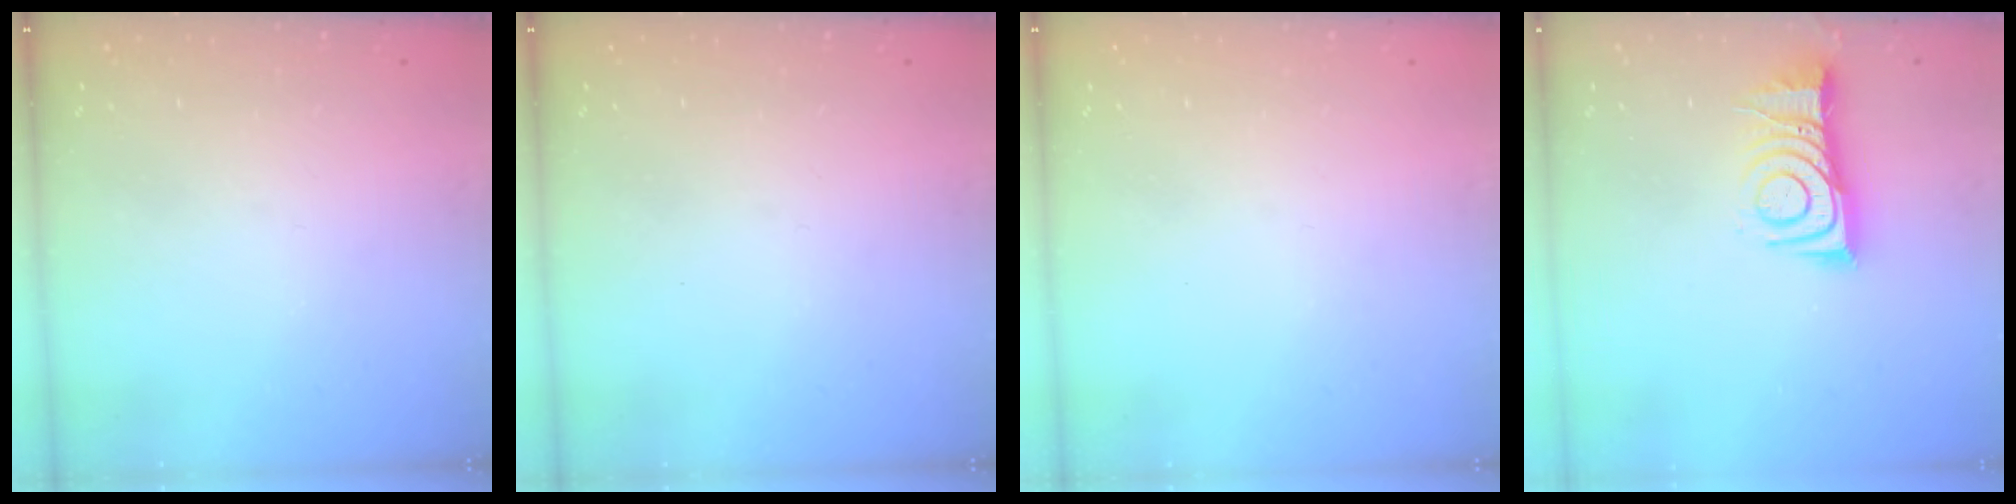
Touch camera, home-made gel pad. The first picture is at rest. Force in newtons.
{"total": 0.0}
{"total": 0.0}
{"total": 10.1, "press": 10.0, "slide": 0.9}